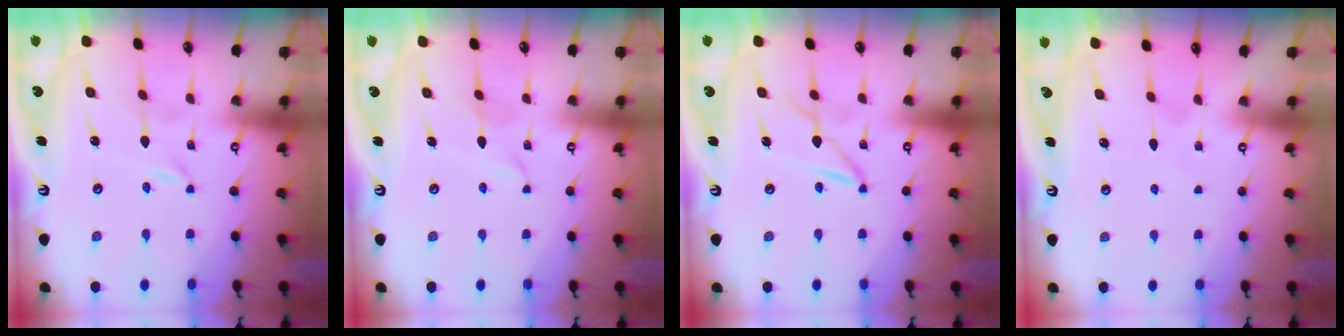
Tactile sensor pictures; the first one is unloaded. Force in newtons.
{"total": 2.4, "press": 2.4, "slide": 0.2}
{"total": 2.5, "press": 2.5, "slide": 0.3}
{"total": 2.6, "press": 2.6, "slide": 0.4}